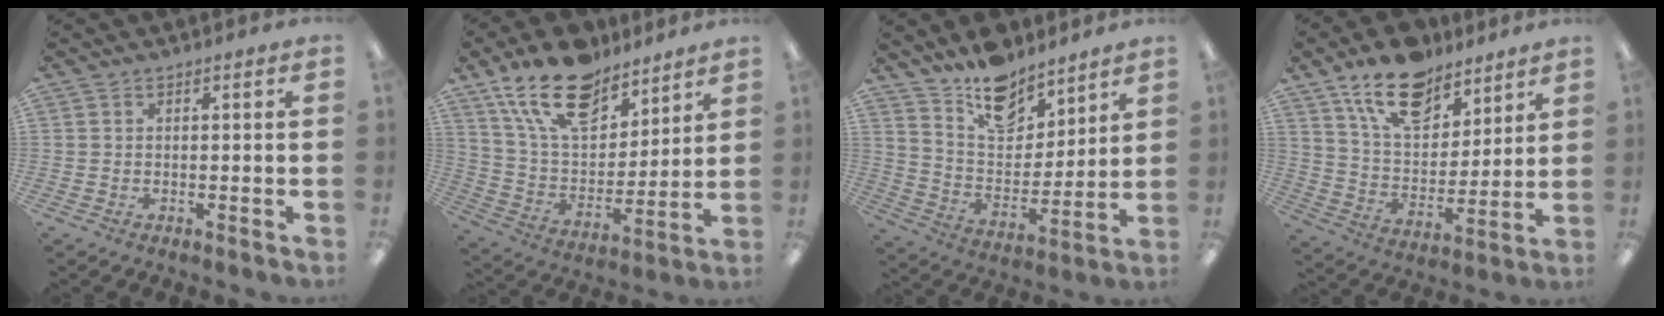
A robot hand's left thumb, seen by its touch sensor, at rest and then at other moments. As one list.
[{"total": 19.5, "force": [13.8, 9.9, 9.5], "torque": [-0.183, -0.068, 0.252]}, {"total": 14.4, "force": [11.5, 7.1, 4.9], "torque": [-0.080, -0.084, 0.213]}, {"total": 16.2, "force": [12.1, 8.2, 7.1], "torque": [-0.125, -0.062, 0.220]}]